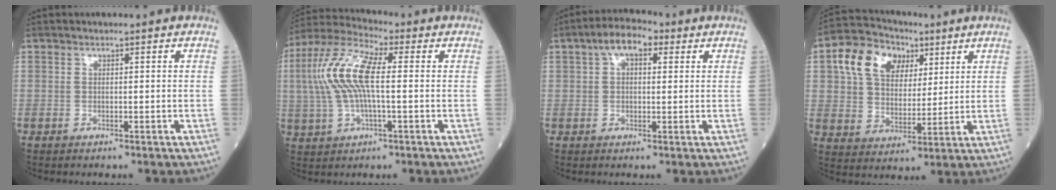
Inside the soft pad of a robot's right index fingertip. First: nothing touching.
{"total": 11.7, "force": [1.0, 3.0, 11.2], "torque": [-0.254, 0.026, 0.015]}
{"total": 6.0, "force": [2.5, 2.9, 4.7], "torque": [-0.081, 0.026, 0.038]}
{"total": 11.7, "force": [4.8, 8.1, 7.0], "torque": [-0.145, 0.038, 0.087]}